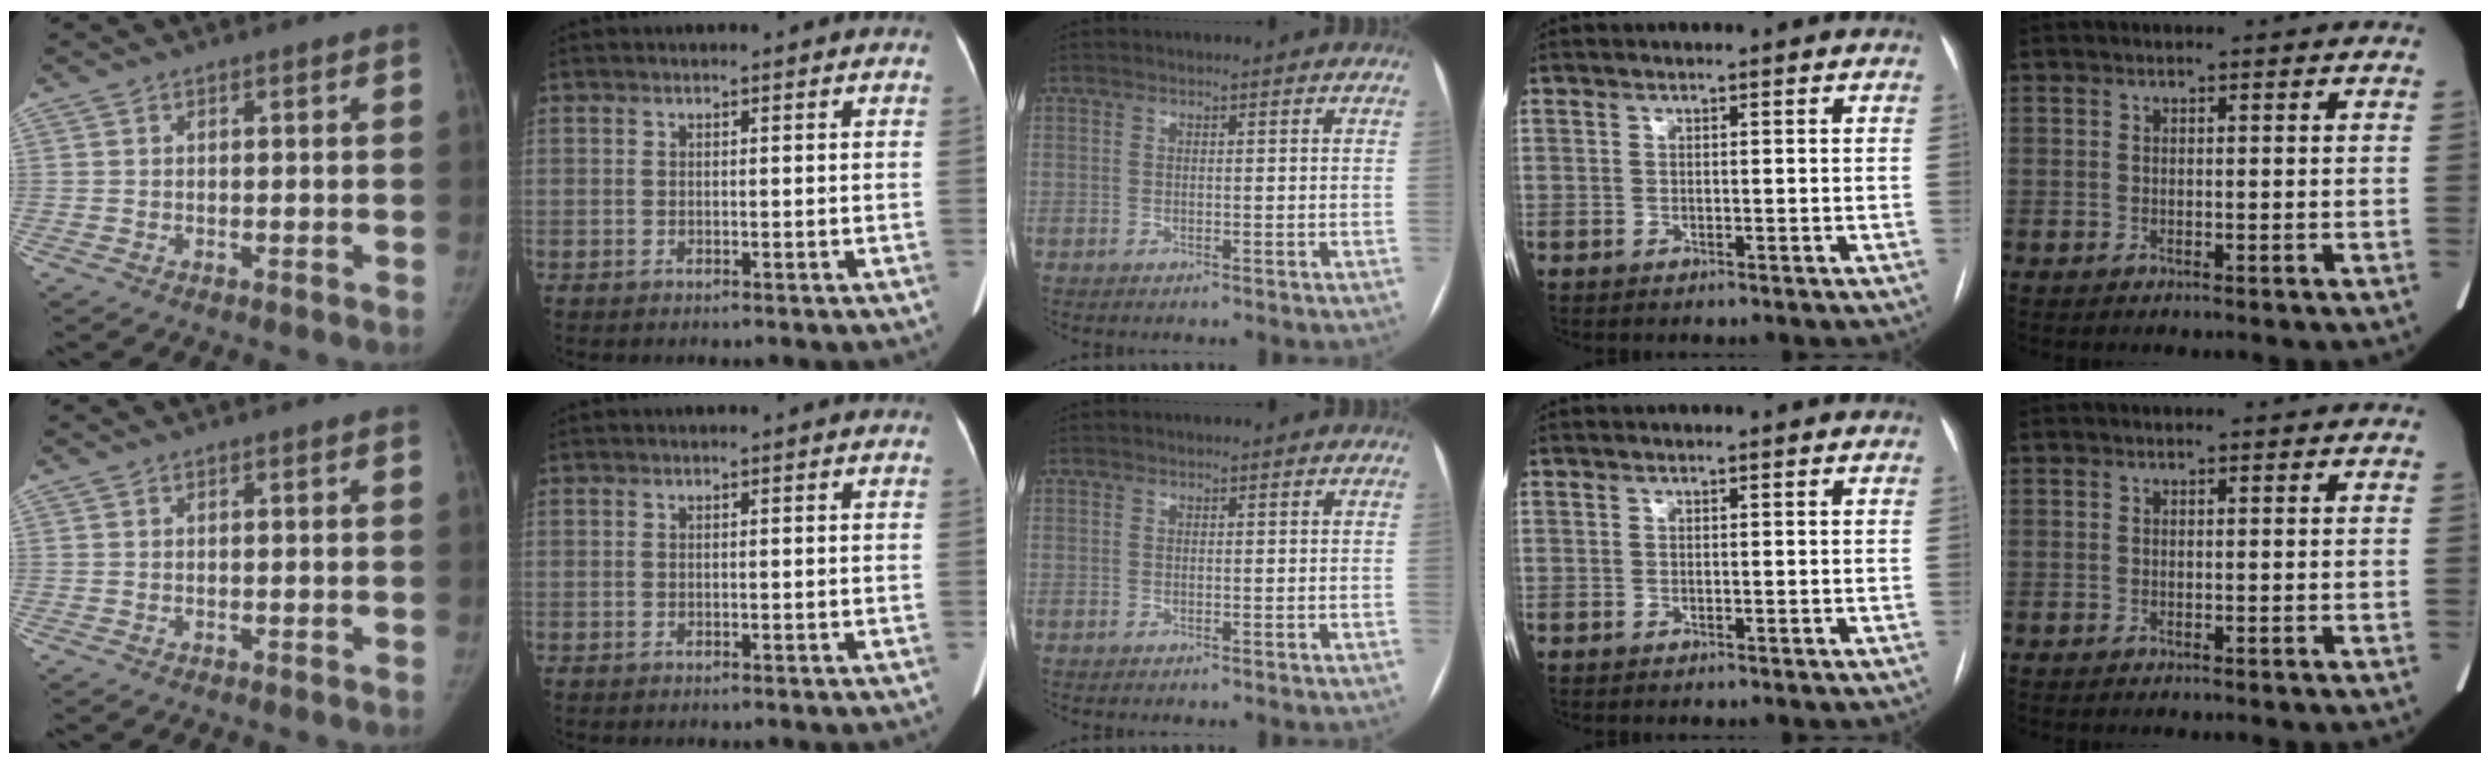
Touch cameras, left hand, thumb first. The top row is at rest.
{}